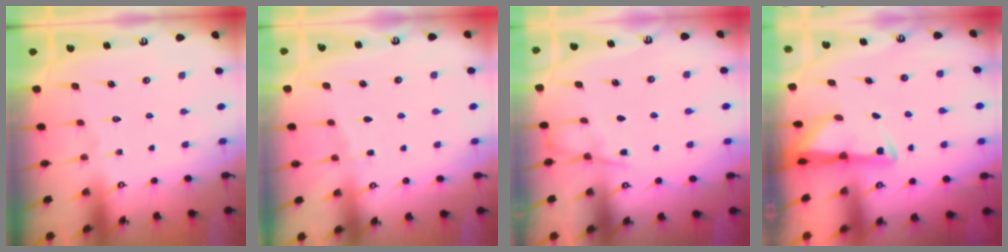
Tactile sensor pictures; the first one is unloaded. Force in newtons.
{"total": 2.9, "press": 2.9, "slide": 0.4}
{"total": 4.1, "press": 4.1, "slide": 0.6}
{"total": 3.1, "press": 3.1, "slide": 0.6}